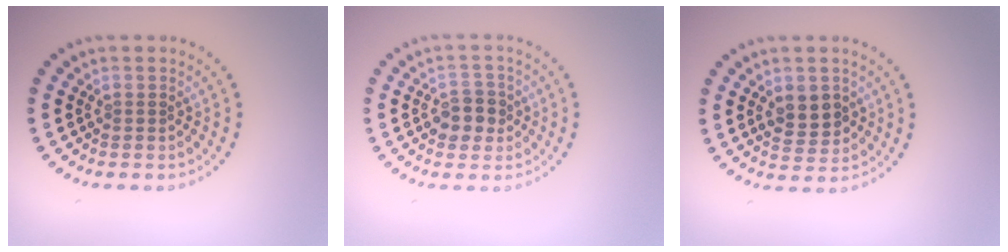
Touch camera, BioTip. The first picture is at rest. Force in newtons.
{"total": 2.7, "press": 2.6, "slide": 0.7}
{"total": 2.9, "press": 2.8, "slide": 0.4}